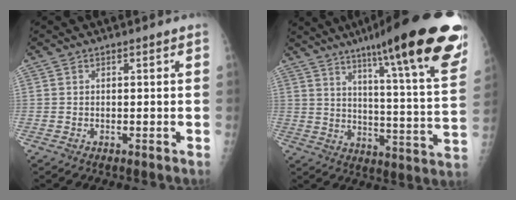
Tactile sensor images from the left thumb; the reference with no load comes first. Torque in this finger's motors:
{"motor_torque": [1.09, -0.22, 1.55, -1.23, 0.35]}